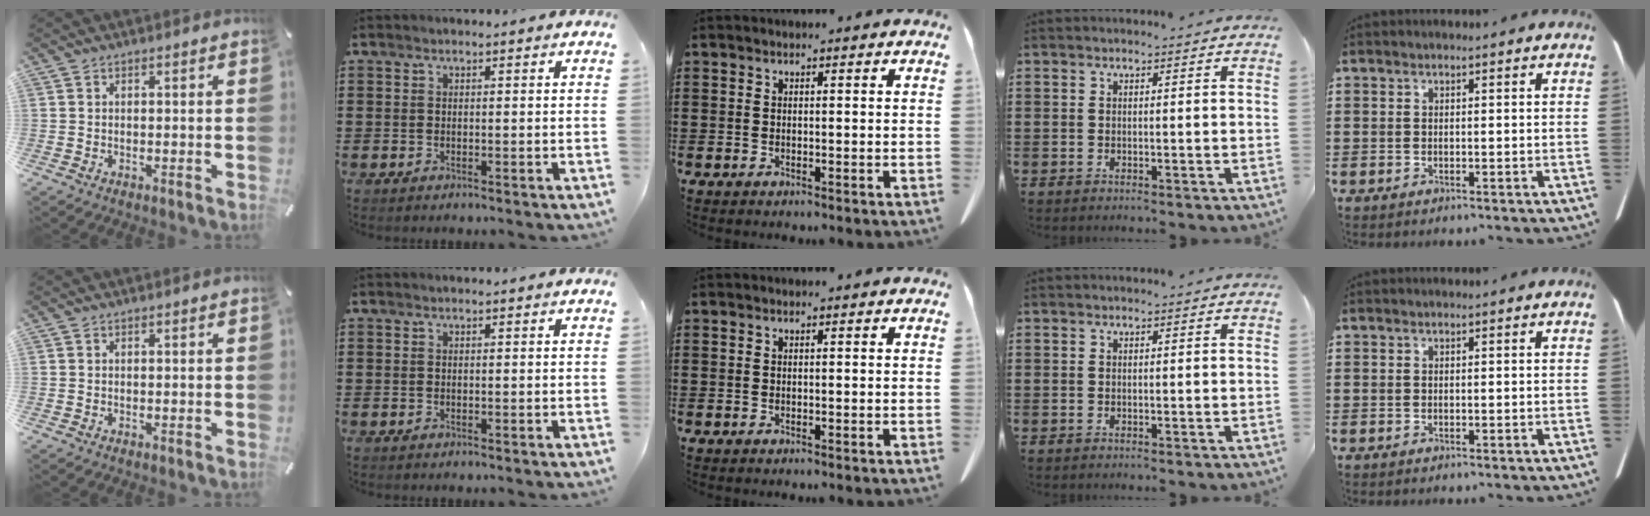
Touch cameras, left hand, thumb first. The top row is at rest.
{}